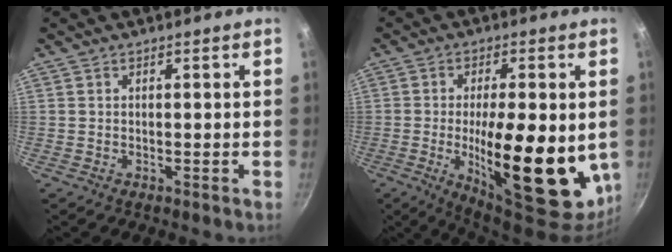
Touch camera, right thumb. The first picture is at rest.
{"total": 22.3, "force": [-2.5, 7.9, 20.7], "torque": [-0.292, -0.018, -0.029]}